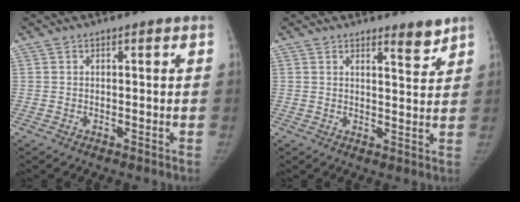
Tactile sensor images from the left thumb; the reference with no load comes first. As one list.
[{"total": 3.5, "force": [3.0, 0.7, 1.7], "torque": [-0.015, -0.028, 0.042]}]